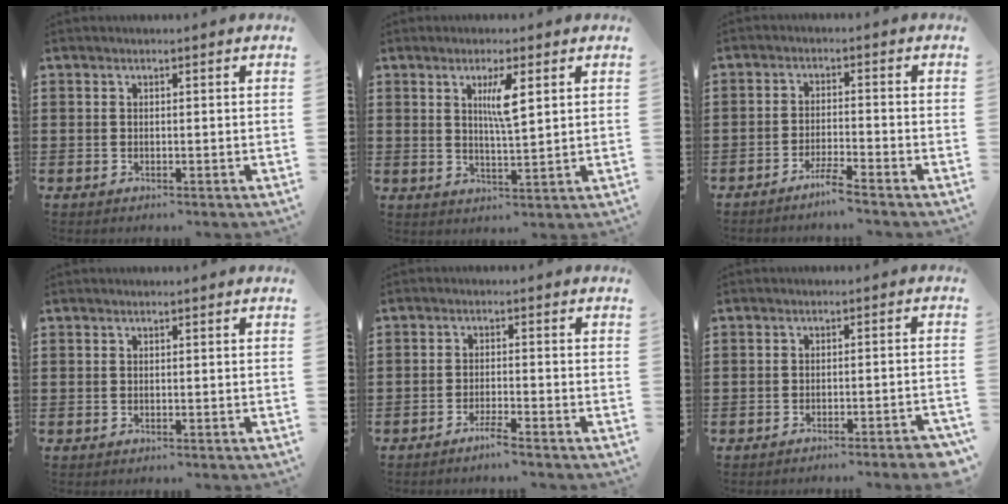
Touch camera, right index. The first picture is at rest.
{"total": 4.5, "force": [1.8, 0.7, 4.1], "torque": [-0.078, 0.001, 0.025]}
{"total": 3.3, "force": [-3.0, -0.4, 1.4], "torque": [-0.032, -0.002, -0.059]}
{"total": 0.0}
{"total": 2.4, "force": [-2.1, -0.2, 1.1], "torque": [-0.020, -0.001, -0.038]}
{"total": 3.1, "force": [-2.7, -0.3, 1.4], "torque": [-0.023, -0.005, -0.052]}